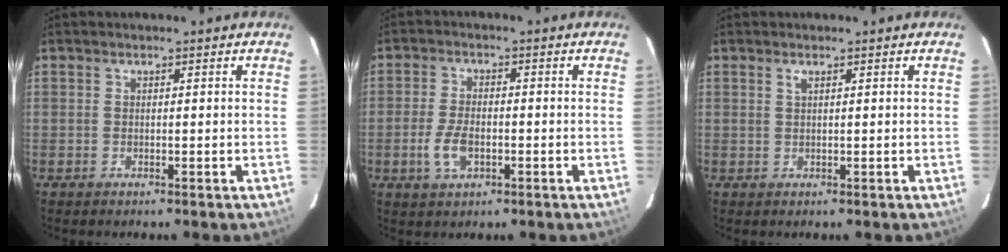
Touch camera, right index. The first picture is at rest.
{"total": 5.7, "force": [-1.9, 3.1, 4.4], "torque": [-0.099, -0.003, -0.034]}
{"total": 0.6, "force": [0.4, 0.1, 0.5], "torque": [-0.009, 0.003, 0.007]}